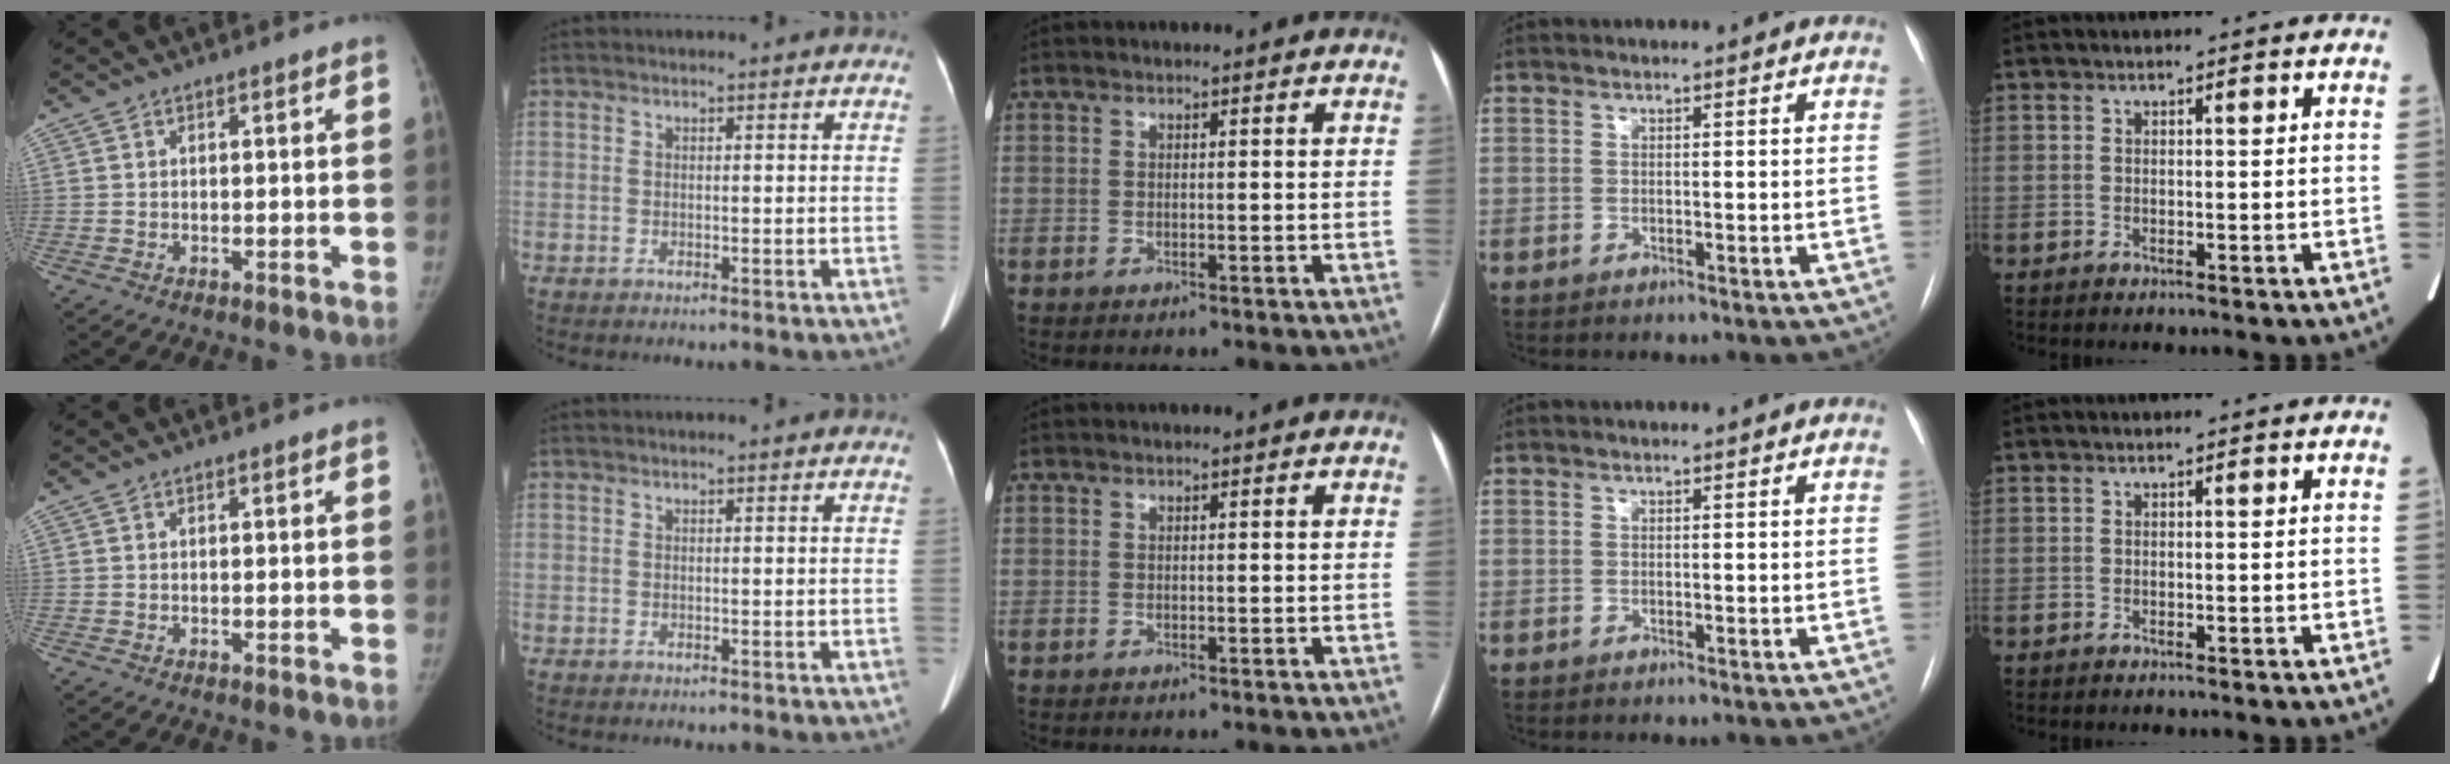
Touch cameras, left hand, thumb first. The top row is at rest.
{}